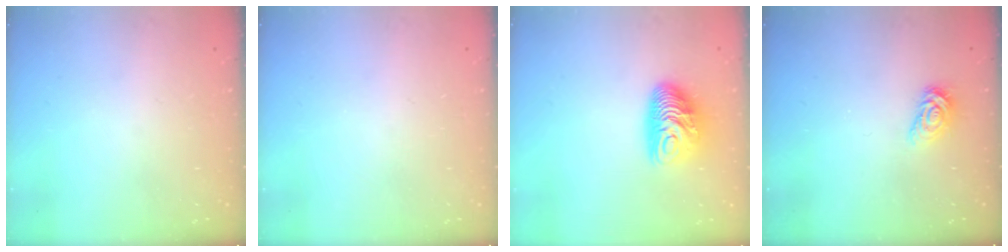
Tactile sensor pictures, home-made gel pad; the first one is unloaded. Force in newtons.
{"total": 0.0}
{"total": 10.6, "press": 10.5, "slide": 0.9}
{"total": 4.4, "press": 4.4, "slide": 0.2}